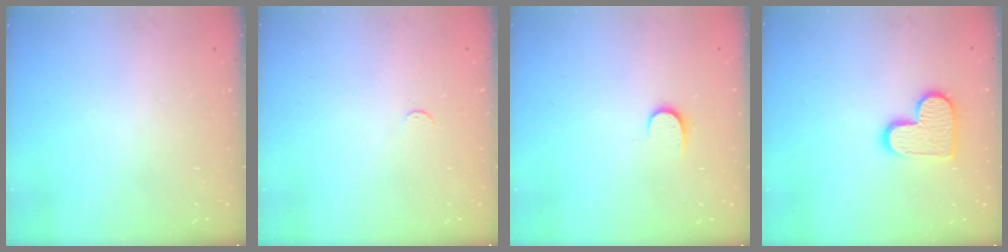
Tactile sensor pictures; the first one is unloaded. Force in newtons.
{"total": 2.7, "press": 2.7, "slide": 0.4}
{"total": 6.5, "press": 6.5, "slide": 0.7}
{"total": 12.0, "press": 12.0, "slide": 0.6}